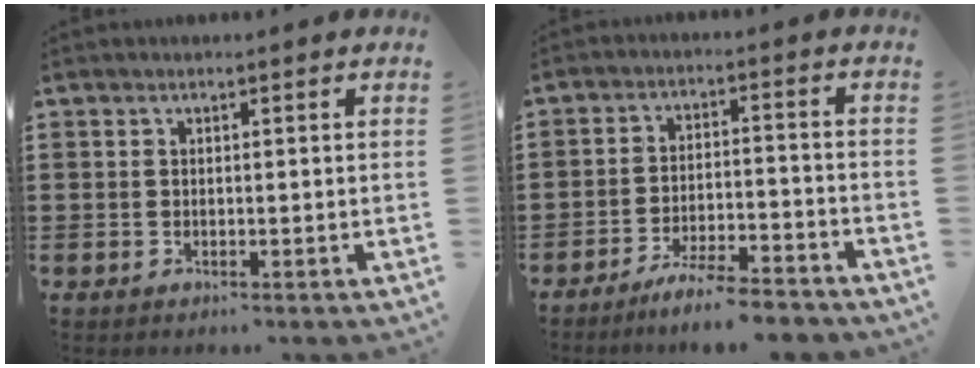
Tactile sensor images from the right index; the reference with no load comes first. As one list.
[{"total": 6.2, "force": [-5.6, 0.1, 2.6], "torque": [-0.049, -0.005, -0.106]}]